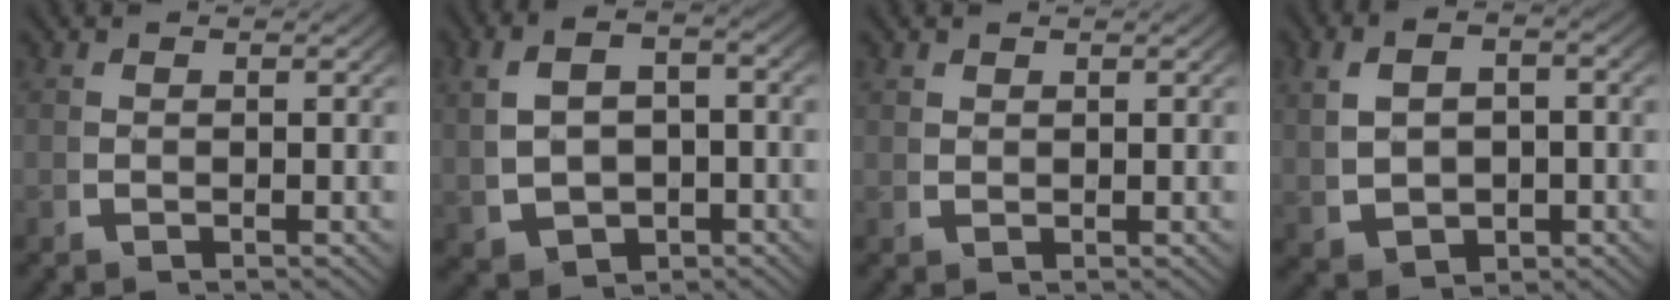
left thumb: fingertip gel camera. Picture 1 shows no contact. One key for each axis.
{"total": 6.4, "fx": -0.5, "fy": 4.6, "fz": 4.4, "tx": -0.073, "ty": -0.011, "tz": 0.003}
{"total": 0.9, "fx": 0.8, "fy": 0.3, "fz": 0.1, "tx": 0.006, "ty": 0.004, "tz": 0.019}
{"total": 5.9, "fx": 0.0, "fy": 4.2, "fz": 4.2, "tx": -0.074, "ty": -0.013, "tz": 0.013}